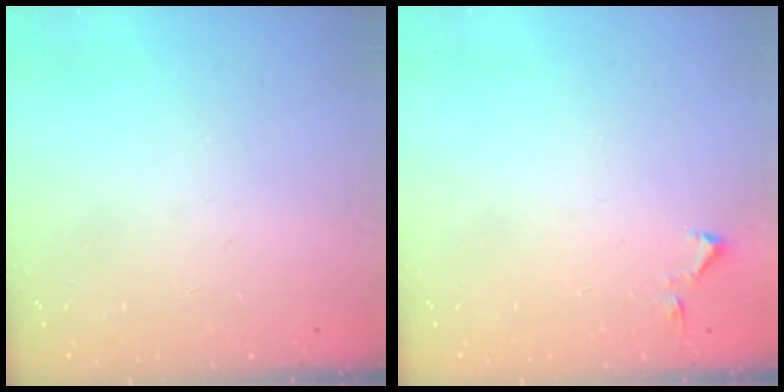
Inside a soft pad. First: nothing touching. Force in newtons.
{"total": 3.1, "press": 3.1, "slide": 0.6}